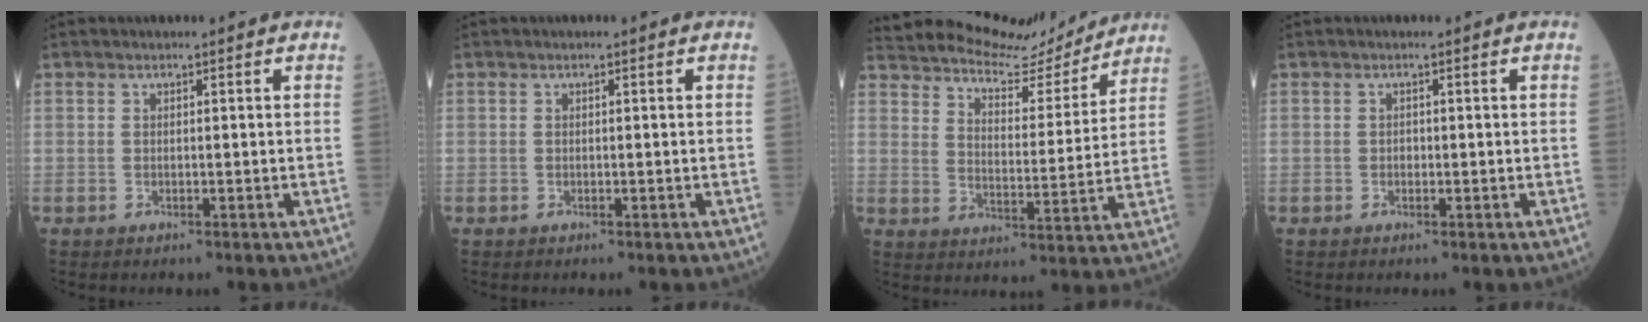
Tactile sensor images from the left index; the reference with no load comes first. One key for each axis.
{"total": 0.0}
{"total": 14.0, "fx": 13.4, "fy": 2.6, "fz": 3.1, "tx": -0.057, "ty": -0.007, "tz": 0.195}
{"total": 0.6, "fx": -0.2, "fy": 0.5, "fz": 0.2, "tx": -0.005, "ty": -0.002, "tz": -0.006}